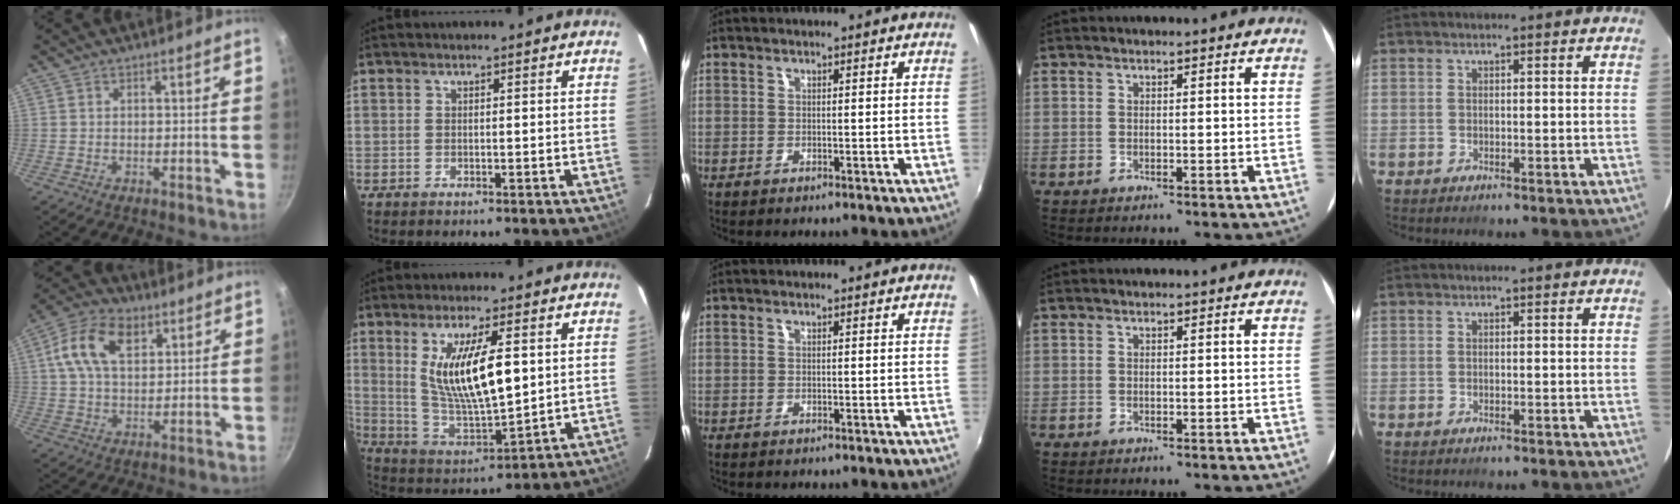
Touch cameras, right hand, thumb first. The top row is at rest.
{"thumb": {"total": 12.6, "force": [4.5, 8.0, 8.7], "torque": [-0.142, 0.005, 0.070]}, "index": {"total": 15.0, "force": [3.5, 4.5, 13.9], "torque": [-0.256, -0.013, 0.082]}}